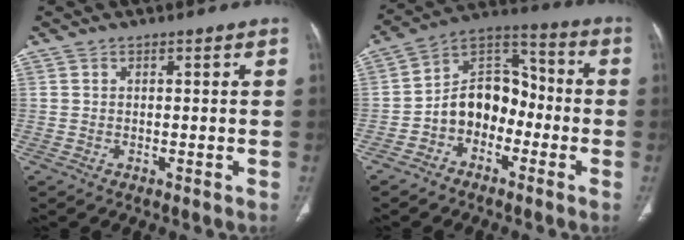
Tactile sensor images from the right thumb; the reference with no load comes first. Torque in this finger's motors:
{"motor_torque": [0.73, 0.89, 1.08, -0.81, 0.05]}